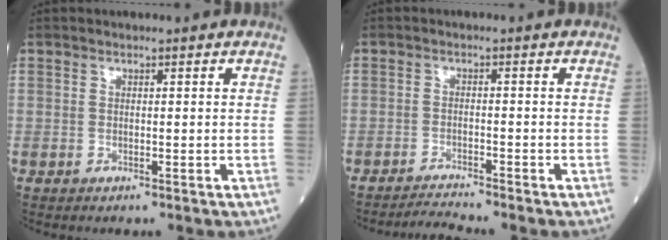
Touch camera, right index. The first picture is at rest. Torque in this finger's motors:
{"motor_torque": [0.27, -0.34, 0.13, 0.03]}